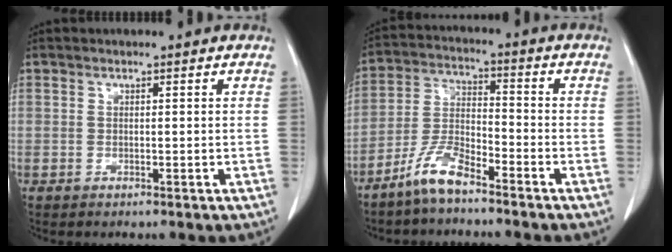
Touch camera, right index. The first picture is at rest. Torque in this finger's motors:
{"motor_torque": [0.17, -0.23, 0.15, 0.10]}